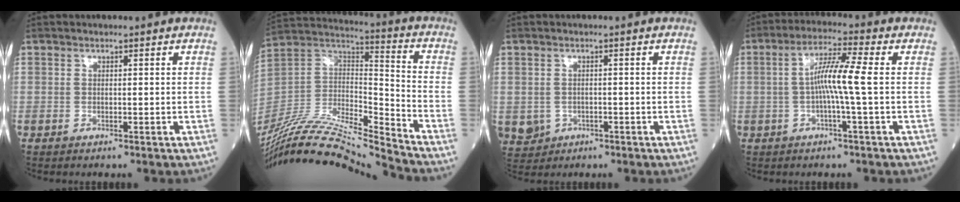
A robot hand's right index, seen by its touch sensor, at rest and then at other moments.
{"total": 20.6, "force": [-19.2, -0.5, 7.4], "torque": [-0.155, 0.022, -0.346]}
{"total": 6.1, "force": [-1.9, 5.5, 1.6], "torque": [-0.044, -0.001, -0.020]}
{"total": 6.9, "force": [-0.2, -0.7, 6.9], "torque": [-0.130, 0.012, -0.009]}